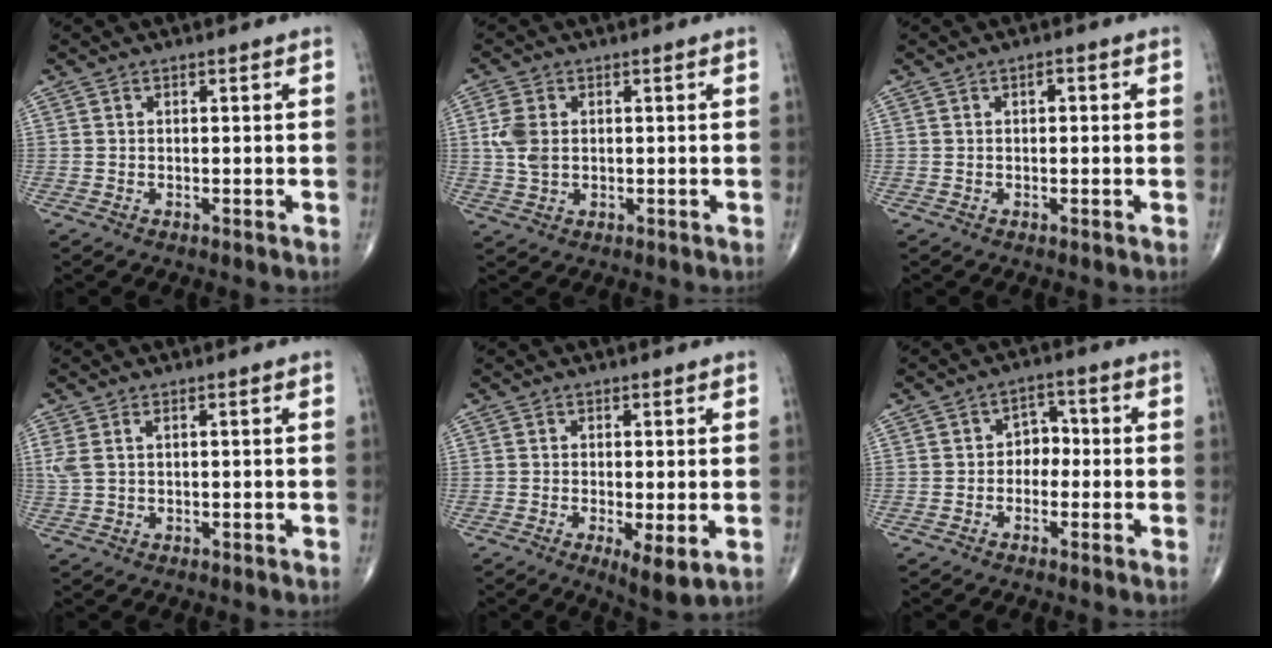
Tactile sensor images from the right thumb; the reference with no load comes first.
{"total": 5.0, "force": [0.7, 3.3, 3.7], "torque": [-0.084, 0.001, 0.018]}
{"total": 1.5, "force": [0.5, 0.8, 1.2], "torque": [-0.014, 0.002, 0.005]}
{"total": 3.1, "force": [1.1, 1.5, 2.5], "torque": [-0.076, 0.012, 0.031]}
{"total": 5.0, "force": [-1.0, 1.5, 4.7], "torque": [-0.080, -0.019, -0.017]}
{"total": 3.9, "force": [-0.6, 3.1, 2.4], "torque": [-0.007, 0.017, -0.020]}